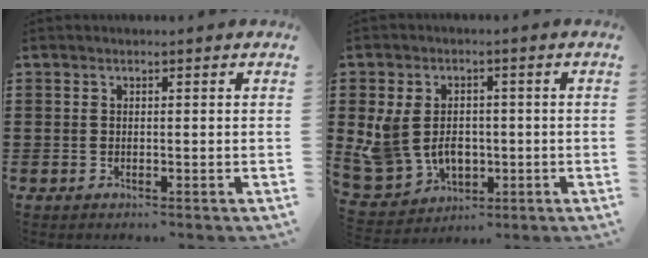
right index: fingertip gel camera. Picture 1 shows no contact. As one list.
[{"total": 7.8, "force": [-0.3, 6.4, 4.4], "torque": [-0.129, 0.009, -0.007]}]